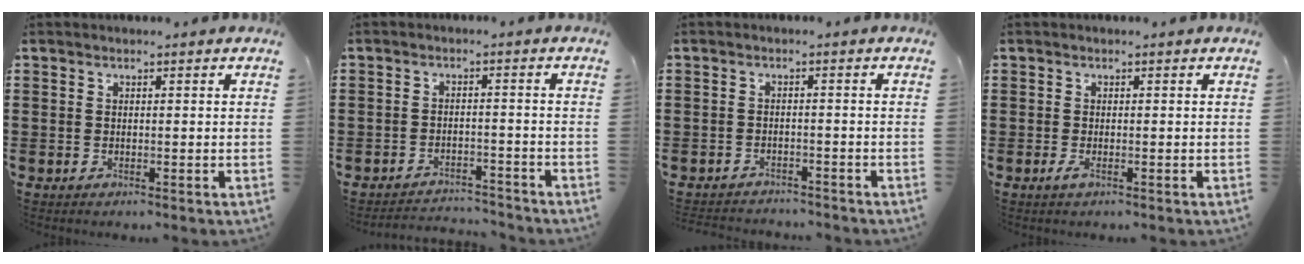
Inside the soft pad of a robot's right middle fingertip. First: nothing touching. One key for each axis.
{"total": 3.0, "fx": -3.0, "fy": 0.3, "fz": -0.1, "tx": -0.006, "ty": 0.000, "tz": -0.066}
{"total": 2.1, "fx": -2.1, "fy": 0.2, "fz": -0.1, "tx": -0.006, "ty": 0.000, "tz": -0.045}
{"total": 1.0, "fx": -0.3, "fy": 0.1, "fz": 1.0, "tx": -0.024, "ty": -0.005, "tz": -0.008}